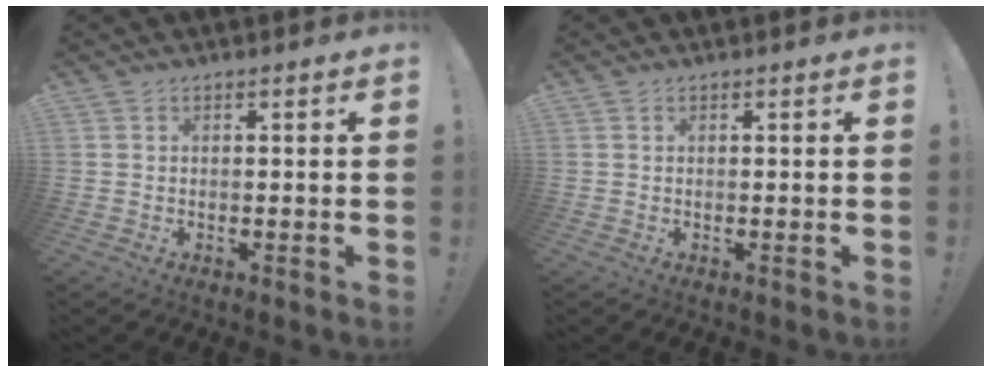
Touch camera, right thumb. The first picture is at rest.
{"total": 0.0}